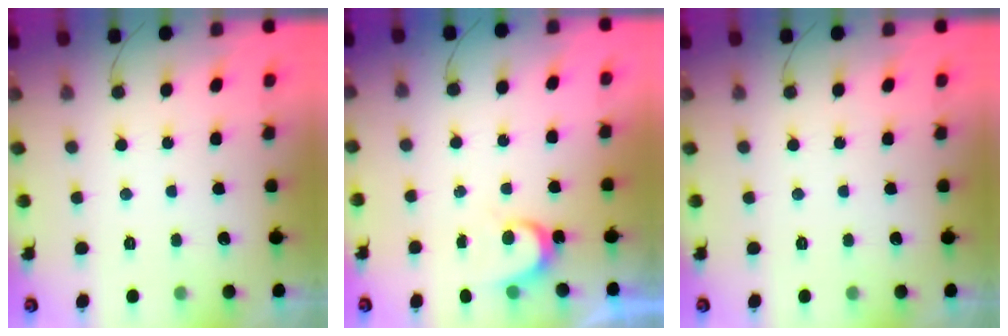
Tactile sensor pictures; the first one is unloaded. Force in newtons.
{"total": 3.4, "press": 3.3, "slide": 0.4}
{"total": 0.0}